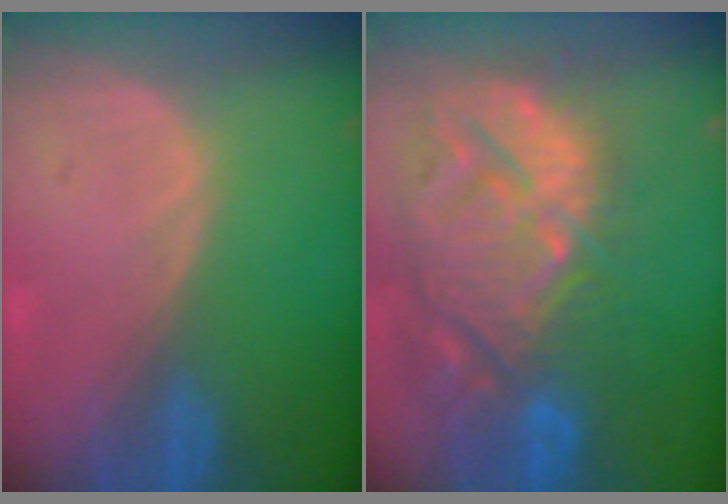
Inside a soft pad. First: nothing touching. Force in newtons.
{"total": 14.8, "press": 12.7, "slide": 7.6}